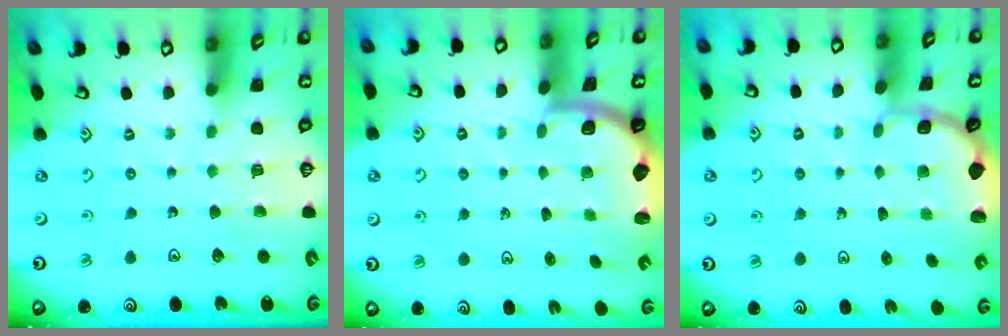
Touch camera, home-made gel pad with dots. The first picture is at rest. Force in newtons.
{"total": 1.9, "press": 1.8, "slide": 0.5}
{"total": 1.9, "press": 1.8, "slide": 0.7}